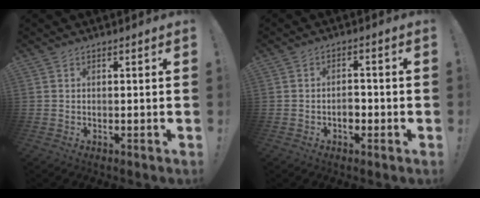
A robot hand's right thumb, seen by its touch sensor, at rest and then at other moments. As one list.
[{"total": 3.8, "force": [-1.5, 2.5, 2.4], "torque": [-0.033, 0.001, -0.028]}]